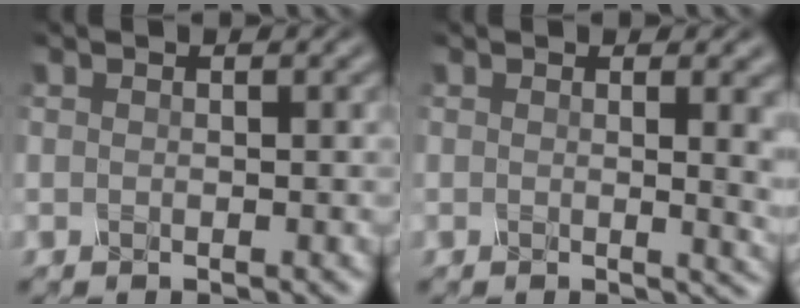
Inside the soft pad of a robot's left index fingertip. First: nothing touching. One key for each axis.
{"total": 4.9, "fx": 0.6, "fy": 2.0, "fz": 4.4, "tx": -0.027, "ty": 0.002, "tz": 0.009}